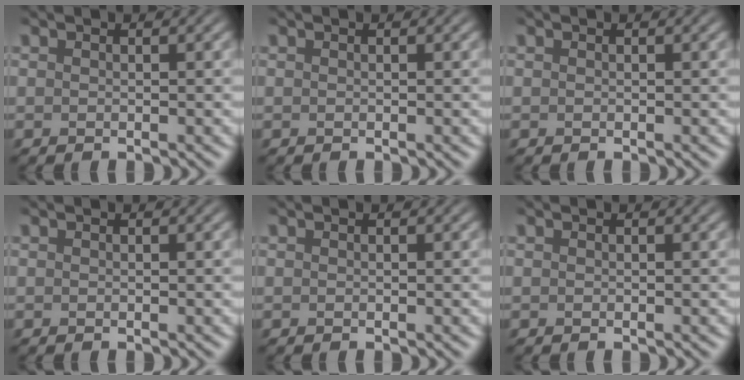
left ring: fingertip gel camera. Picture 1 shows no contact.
{"total": 0.0}
{"total": 0.0}
{"total": 0.0}
{"total": 0.0}
{"total": 0.0}